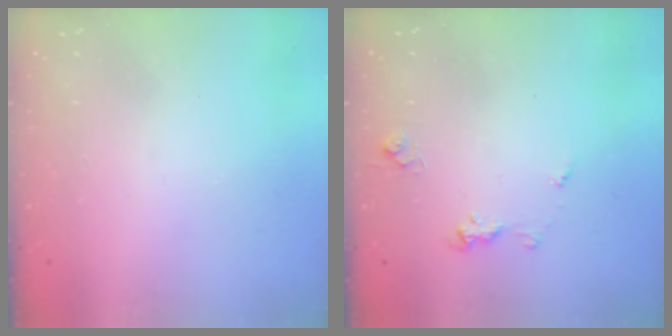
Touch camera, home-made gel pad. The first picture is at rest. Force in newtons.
{"total": 5.1, "press": 5.1, "slide": 0.5}